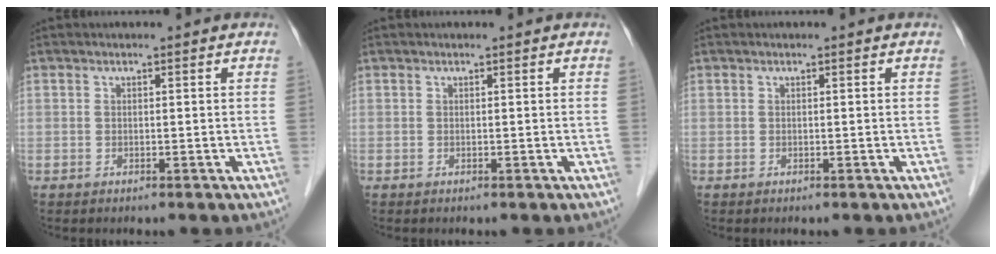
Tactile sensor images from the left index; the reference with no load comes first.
{"total": 0.0}
{"total": 0.0}